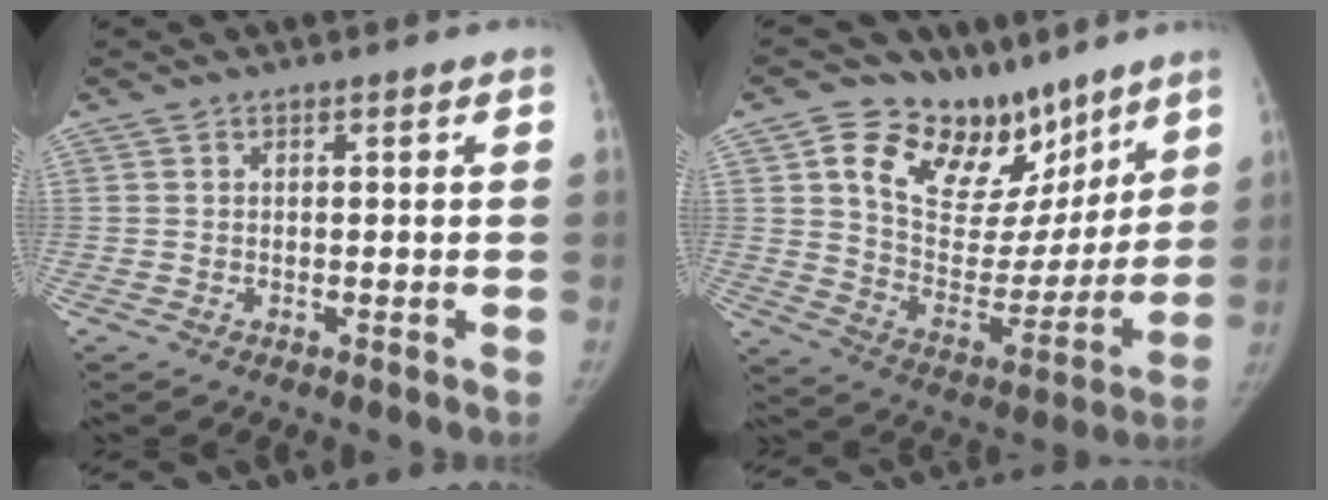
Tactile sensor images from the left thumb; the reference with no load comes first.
{"total": 22.7, "force": [13.8, 13.1, 12.3], "torque": [-0.133, -0.061, 0.227]}